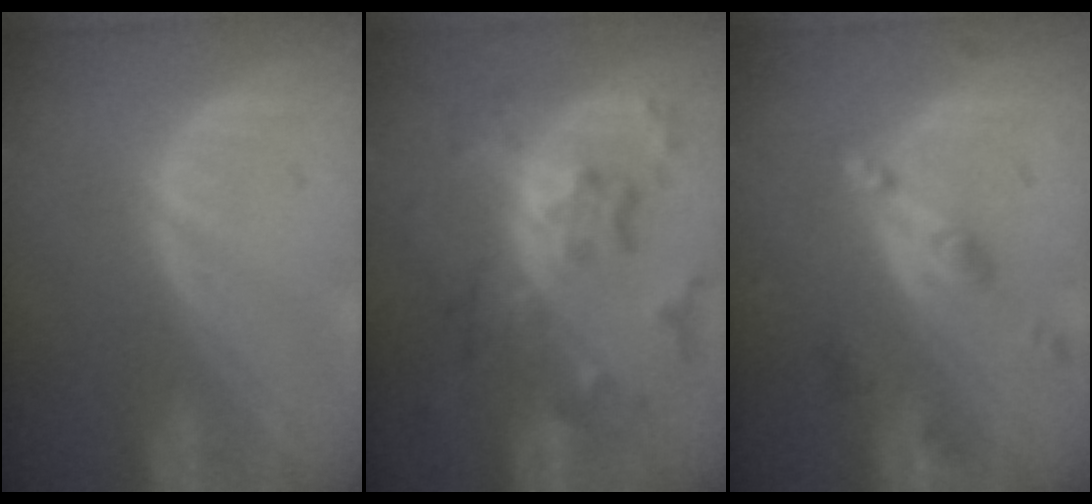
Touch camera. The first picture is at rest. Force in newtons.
{"total": 8.7, "press": 8.7, "slide": 0.6}
{"total": 5.2, "press": 4.8, "slide": 2.0}